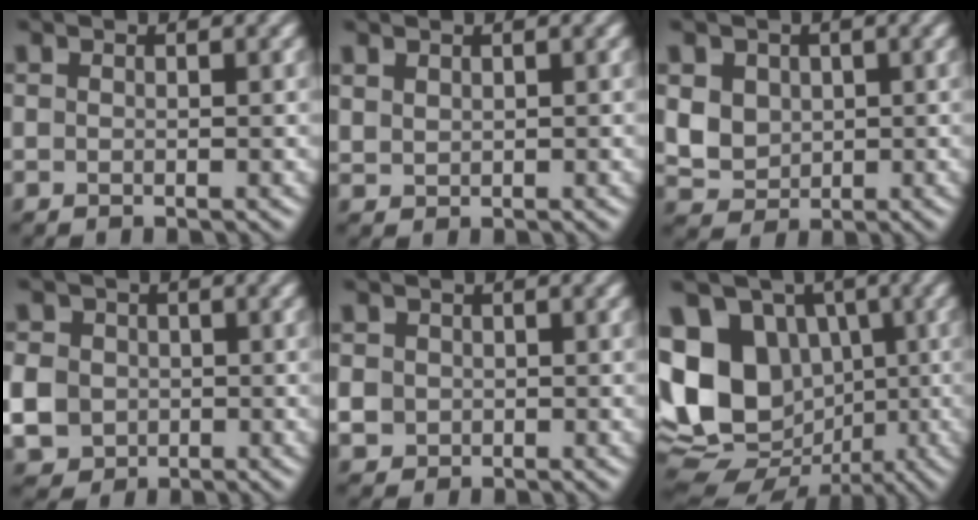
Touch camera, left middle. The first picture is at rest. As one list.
[{"total": 0.7, "force": [0.7, 0.2, -0.1], "torque": [-0.007, 0.004, 0.026]}, {"total": 3.2, "force": [0.6, 2.9, 1.3], "torque": [-0.047, 0.000, 0.028]}, {"total": 4.7, "force": [-0.6, 4.4, 1.6], "torque": [-0.053, 0.010, -0.016]}, {"total": 1.1, "force": [-0.2, 1.1, -0.1], "torque": [-0.003, -0.005, 0.005]}, {"total": 14.1, "force": [-0.2, 11.5, 8.2], "torque": [-0.161, 0.012, -0.010]}]